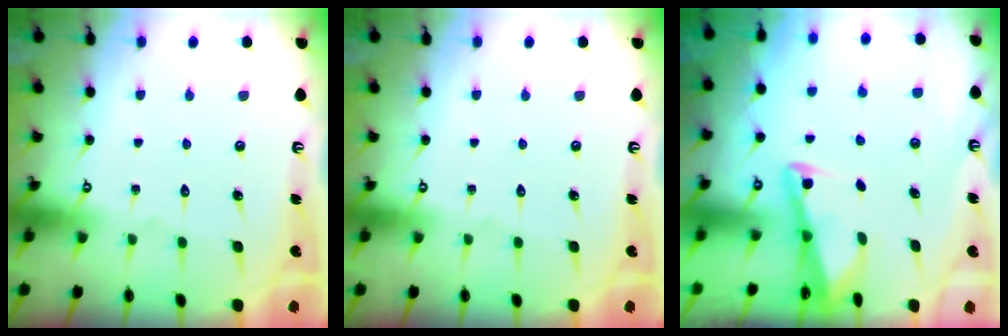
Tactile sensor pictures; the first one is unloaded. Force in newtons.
{"total": 0.0}
{"total": 2.9, "press": 2.9, "slide": 0.4}